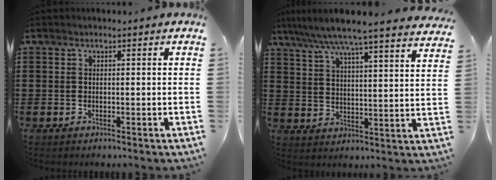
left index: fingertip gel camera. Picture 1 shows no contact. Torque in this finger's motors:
{"motor_torque": [2.14, 0.00, 0.53, 0.21]}